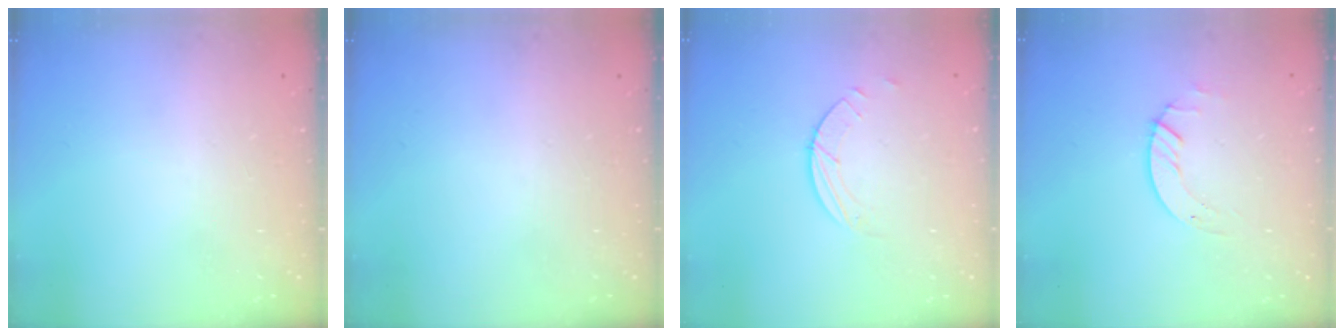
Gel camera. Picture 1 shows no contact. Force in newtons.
{"total": 0.0}
{"total": 1.7, "press": 1.7, "slide": 0.2}
{"total": 2.0, "press": 2.0, "slide": 0.2}